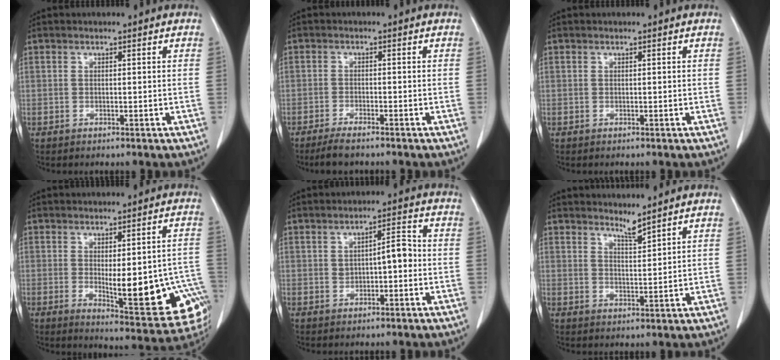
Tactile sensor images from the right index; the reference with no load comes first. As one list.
[{"total": 3.5, "force": [-3.0, 0.4, 1.8], "torque": [-0.036, -0.008, -0.052]}, {"total": 0.0}, {"total": 15.8, "force": [-3.8, 5.2, 14.4], "torque": [-0.114, 0.009, -0.027]}, {"total": 4.2, "force": [-0.1, 1.5, 3.9], "torque": [-0.058, 0.021, 0.004]}, {"total": 2.4, "force": [2.3, -0.5, 0.5], "torque": [-0.009, -0.011, 0.046]}]